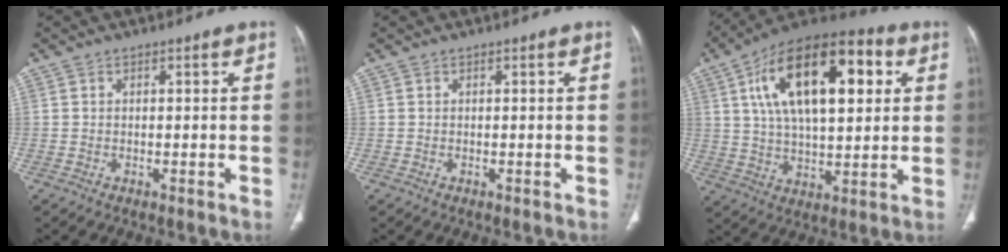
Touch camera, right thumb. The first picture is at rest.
{"total": 0.0}
{"total": 24.5, "force": [7.3, 11.6, 20.3], "torque": [-0.322, 0.011, 0.114]}